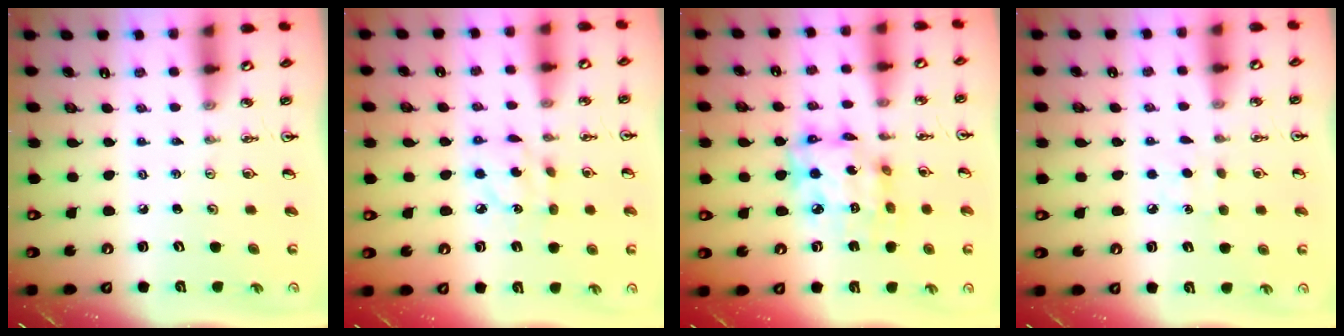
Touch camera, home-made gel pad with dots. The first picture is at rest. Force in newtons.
{"total": 6.7, "press": 6.7, "slide": 0.1}
{"total": 13.3, "press": 13.2, "slide": 1.5}
{"total": 5.6, "press": 5.5, "slide": 0.6}